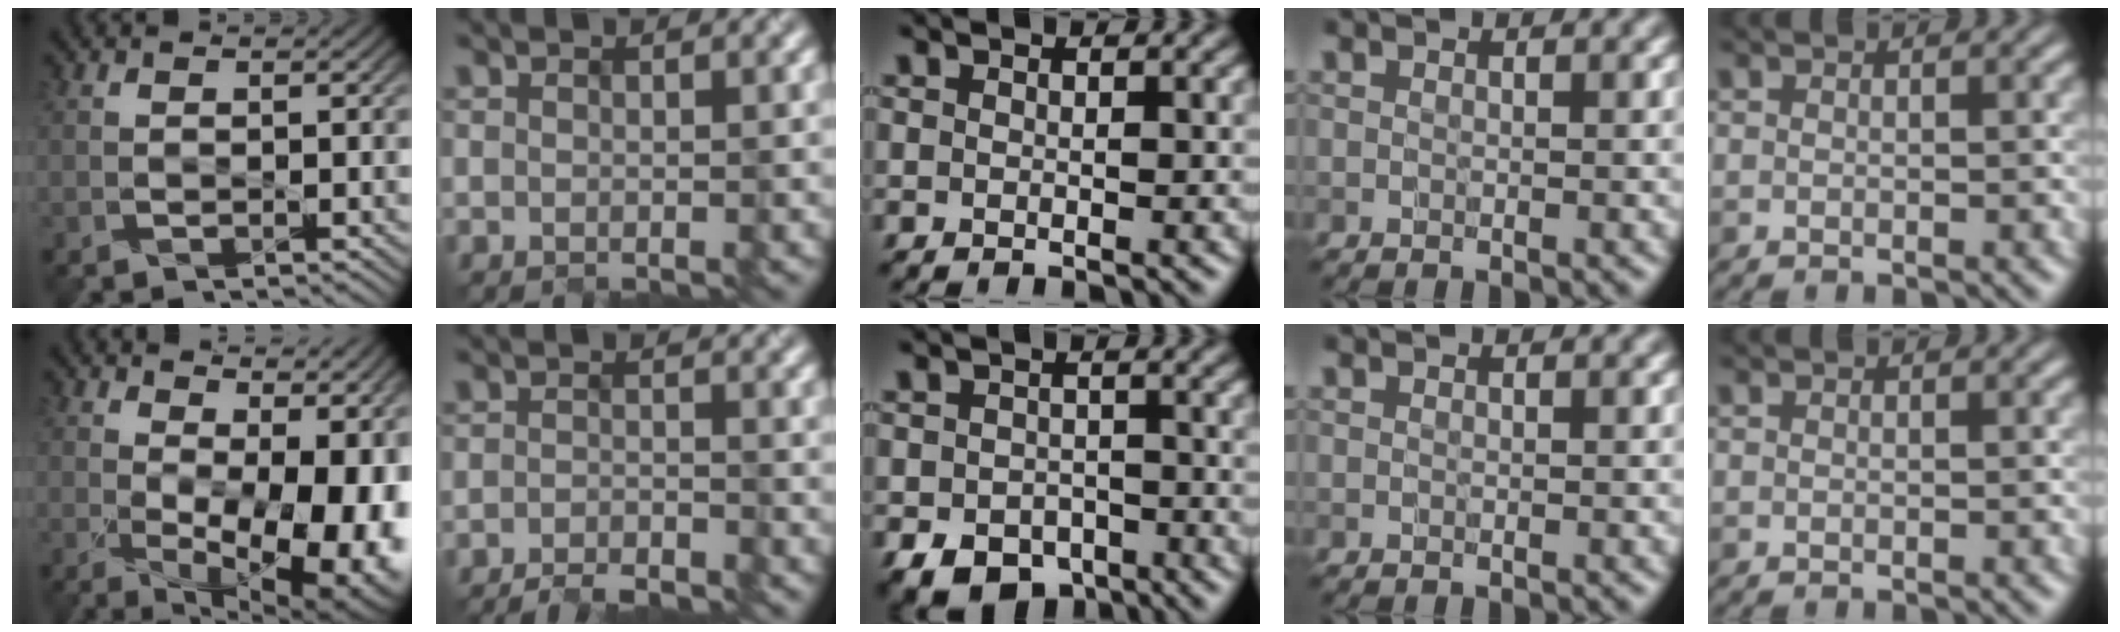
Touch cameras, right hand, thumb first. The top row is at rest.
{"thumb": {"total": 17.1, "force": [0.0, 8.5, 14.9], "torque": [-0.168, -0.010, 0.032]}, "index": {"total": 2.8, "force": [-2.5, 0.3, 1.1], "torque": [-0.012, 0.001, -0.049]}, "middle": {"total": 5.0, "force": [-2.9, 3.4, 2.3], "torque": [-0.042, -0.013, -0.045]}}